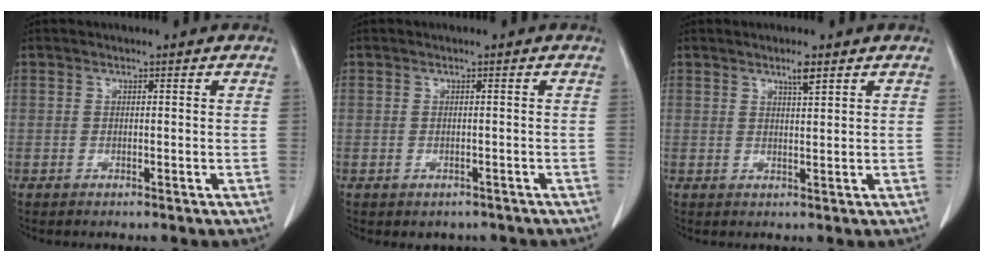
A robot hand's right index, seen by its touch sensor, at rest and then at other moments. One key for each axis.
{"total": 1.9, "fx": -1.5, "fy": 1.3, "fz": 0.3, "tx": -0.005, "ty": 0.003, "tz": -0.016}
{"total": 2.1, "fx": 1.5, "fy": 0.0, "fz": 1.6, "tx": -0.031, "ty": -0.001, "tz": 0.027}